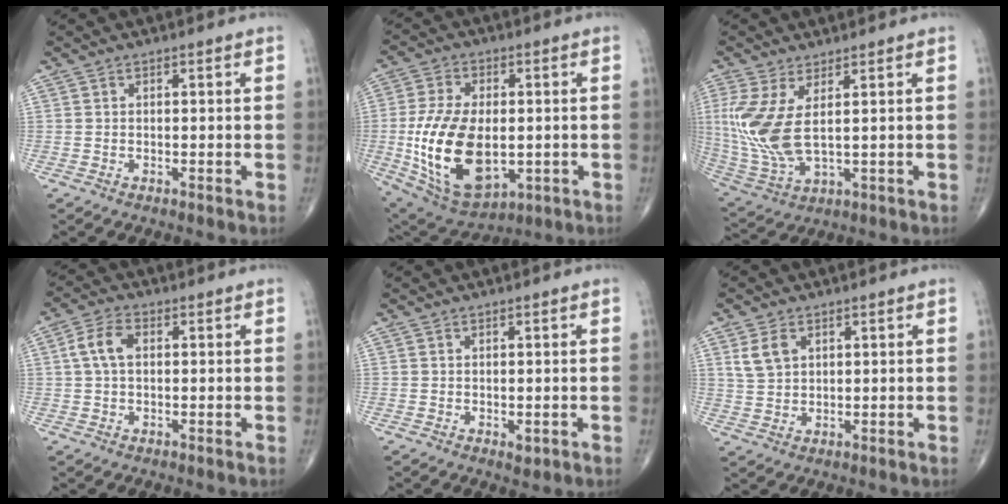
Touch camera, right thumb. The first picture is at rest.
{"total": 19.9, "force": [-2.3, 11.2, 16.2], "torque": [-0.299, -0.008, -0.018]}
{"total": 11.7, "force": [2.3, 4.6, 10.5], "torque": [-0.252, -0.018, 0.062]}
{"total": 5.5, "force": [0.9, 3.2, 4.3], "torque": [-0.094, 0.016, 0.014]}
{"total": 1.2, "force": [-0.2, 0.7, 1.0], "torque": [-0.007, -0.002, 0.000]}
{"total": 4.7, "force": [2.0, 3.1, 2.8], "torque": [-0.050, -0.003, 0.046]}